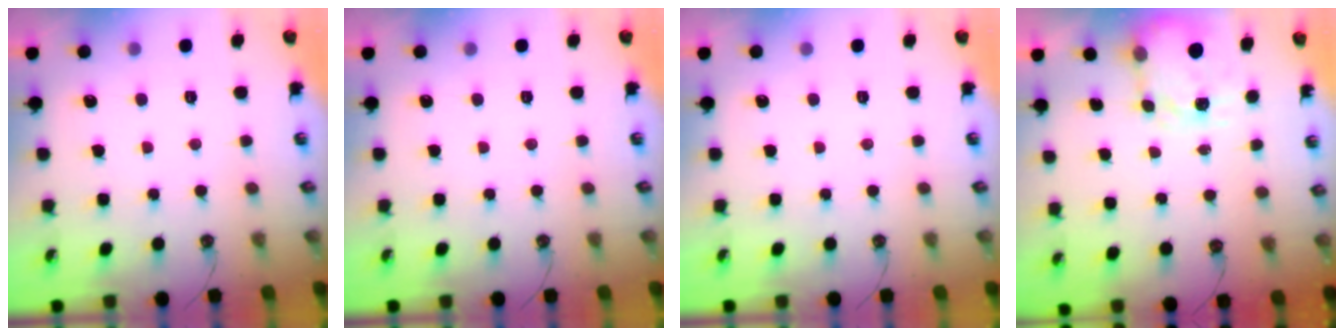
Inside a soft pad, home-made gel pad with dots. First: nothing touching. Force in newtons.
{"total": 0.0}
{"total": 0.0}
{"total": 3.8, "press": 3.8, "slide": 0.5}